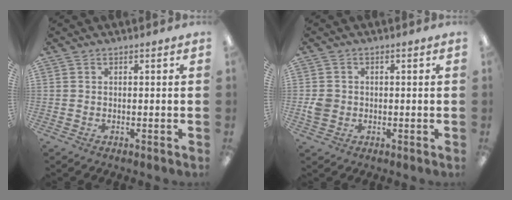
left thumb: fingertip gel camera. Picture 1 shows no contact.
{"total": 3.5, "force": [-0.6, 3.2, 1.4], "torque": [-0.016, 0.002, -0.010]}